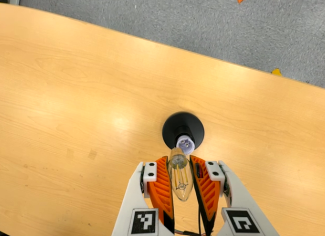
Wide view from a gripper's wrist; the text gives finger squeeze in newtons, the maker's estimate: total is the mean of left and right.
{"total": 17.9, "left": 18.7, "right": 17.1}